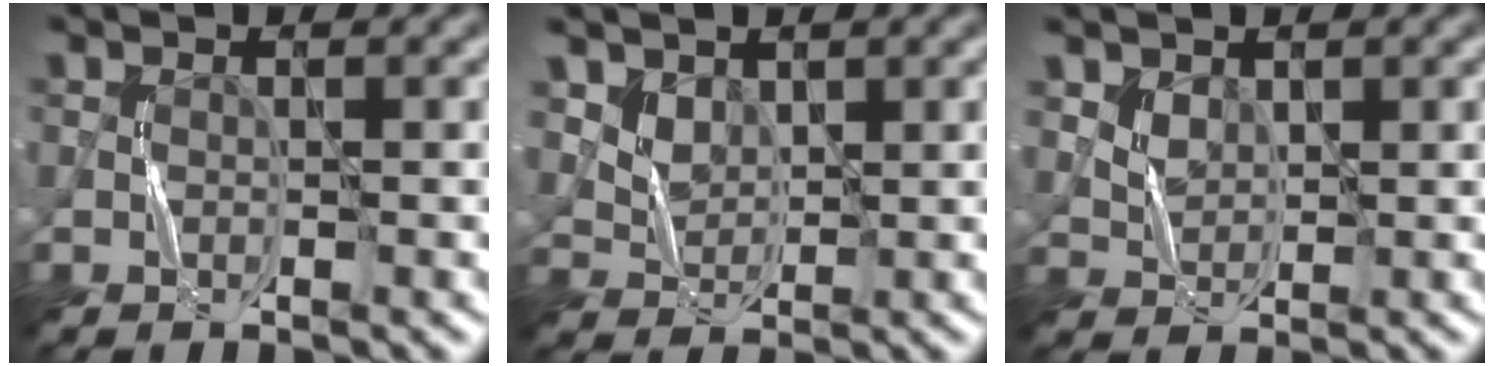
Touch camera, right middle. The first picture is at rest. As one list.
[{"total": 2.6, "force": [1.6, 1.8, 1.0], "torque": [-0.033, -0.015, 0.049]}, {"total": 2.0, "force": [1.2, 1.4, 0.8], "torque": [-0.026, -0.008, 0.035]}]